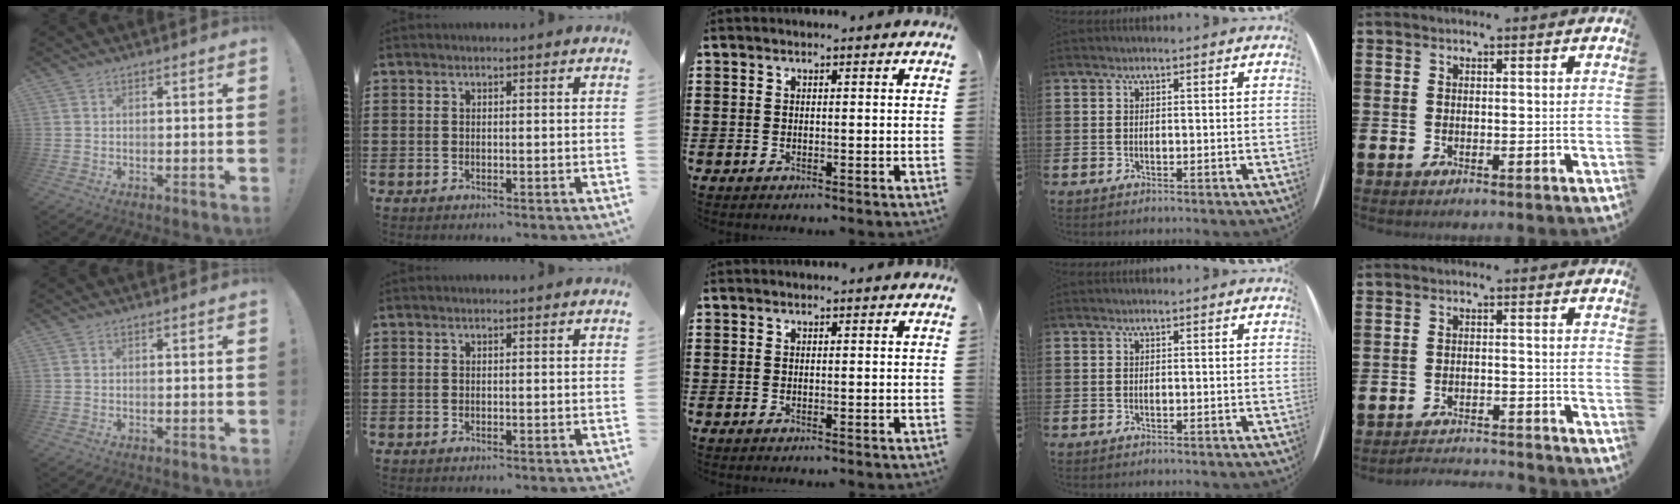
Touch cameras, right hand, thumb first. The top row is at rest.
{"little": {"total": 2.2, "force": [-2.2, -0.1, -0.2], "torque": [-0.003, 0.005, -0.049]}}